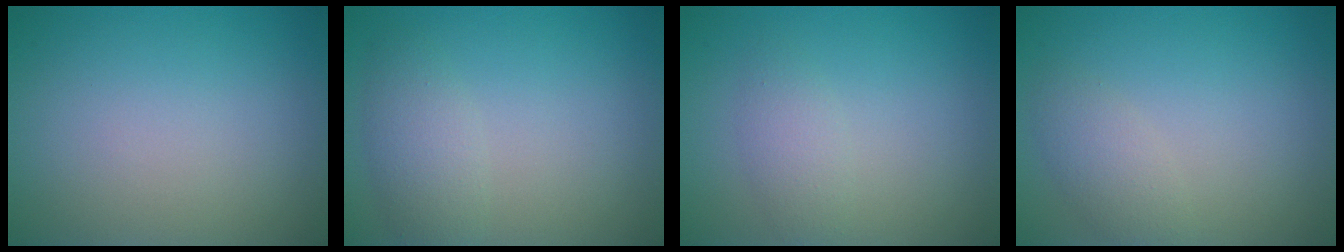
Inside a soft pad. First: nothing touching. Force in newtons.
{"total": 2.4, "press": 2.4, "slide": 0.1}
{"total": 1.8, "press": 1.8, "slide": 0.1}
{"total": 2.0, "press": 2.0, "slide": 0.0}